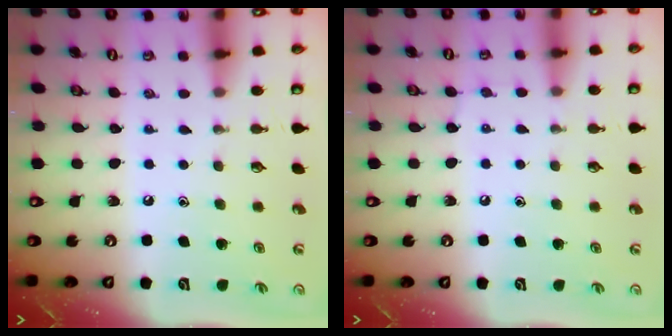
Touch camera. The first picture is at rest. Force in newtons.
{"total": 4.8, "press": 4.8, "slide": 0.5}